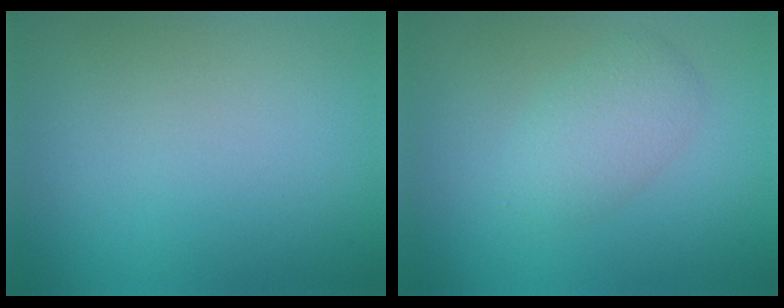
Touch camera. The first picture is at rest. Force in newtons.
{"total": 2.7, "press": 2.7, "slide": 0.1}